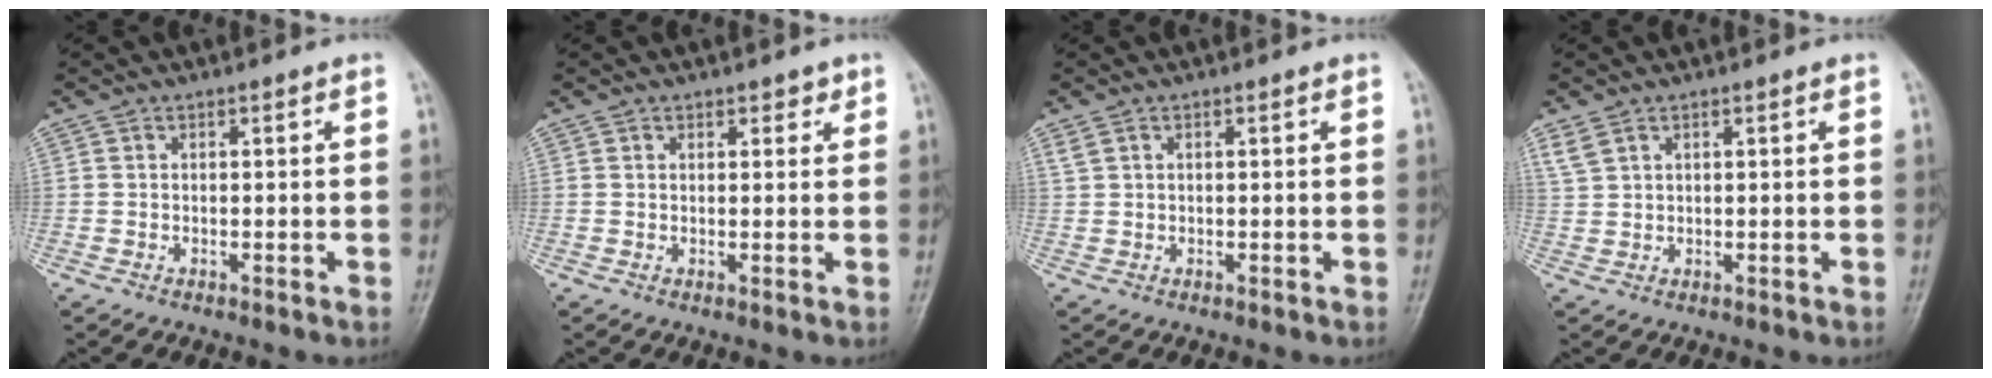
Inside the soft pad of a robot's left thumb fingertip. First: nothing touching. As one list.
[{"total": 1.7, "force": [1.0, 1.2, 0.7], "torque": [0.008, -0.004, 0.010]}, {"total": 1.4, "force": [0.6, 0.7, 1.1], "torque": [-0.030, 0.015, 0.020]}, {"total": 2.8, "force": [1.6, 1.5, 1.6], "torque": [-0.041, 0.009, 0.044]}]